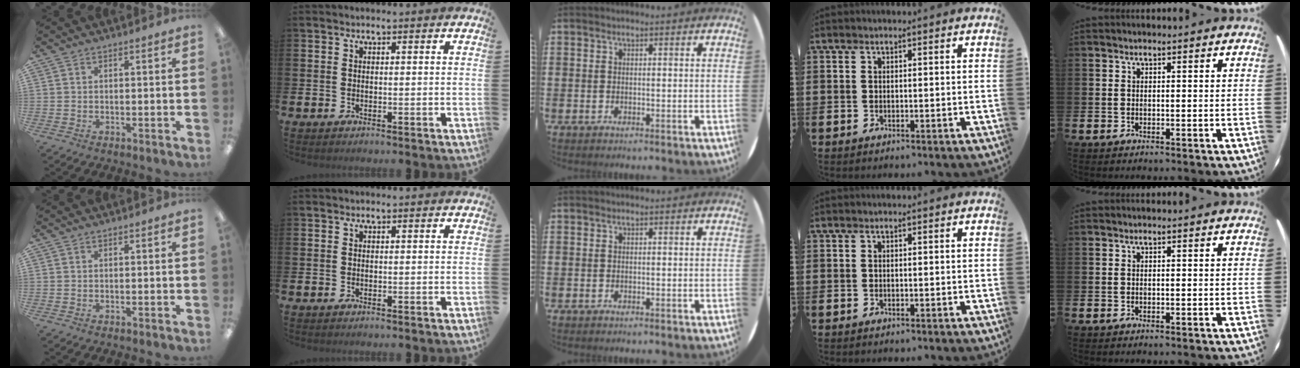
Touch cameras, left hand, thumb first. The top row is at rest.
{}